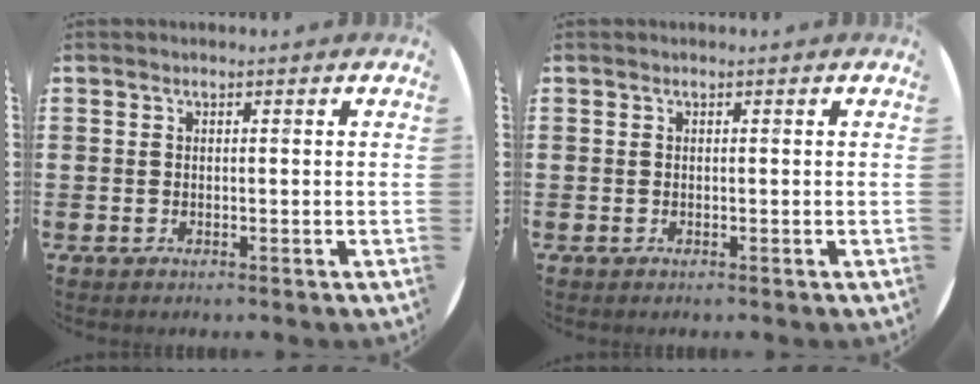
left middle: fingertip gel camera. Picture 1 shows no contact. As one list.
[{"total": 0.0}]